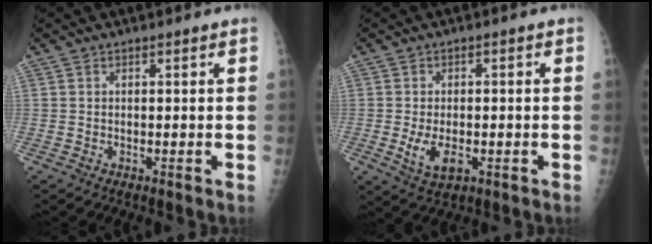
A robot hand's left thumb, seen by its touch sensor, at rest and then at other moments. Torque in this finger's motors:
{"motor_torque": [-0.26, 0.34, 0.26, -0.13, 0.01]}